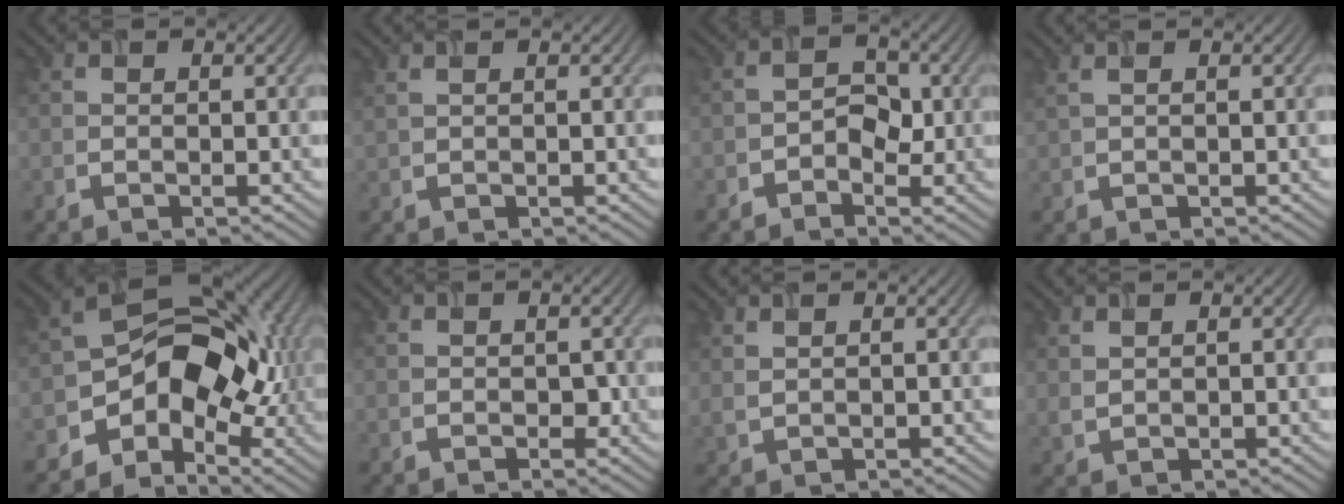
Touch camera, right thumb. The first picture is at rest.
{"total": 1.1, "force": [0.9, -0.1, 0.6], "torque": [-0.019, 0.003, 0.017]}
{"total": 2.4, "force": [-1.1, 1.6, 1.4], "torque": [-0.017, 0.009, -0.024]}
{"total": 1.7, "force": [1.2, 0.1, 1.2], "torque": [-0.027, 0.006, 0.015]}
{"total": 10.2, "force": [-3.1, 7.1, 6.7], "torque": [-0.088, 0.003, -0.073]}
{"total": 1.4, "force": [-0.1, 1.0, 1.0], "torque": [-0.017, -0.004, 0.000]}
{"total": 1.5, "force": [1.2, 0.3, 1.0], "torque": [-0.027, 0.001, 0.029]}
{"total": 1.4, "force": [1.1, 0.4, 0.7], "torque": [-0.023, 0.001, 0.030]}